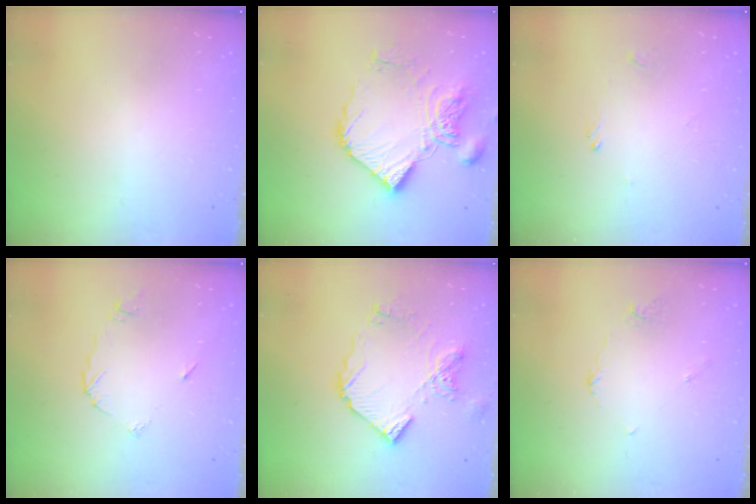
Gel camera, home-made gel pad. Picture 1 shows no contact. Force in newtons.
{"total": 15.8, "press": 15.7, "slide": 1.4}
{"total": 0.0}
{"total": 5.9, "press": 5.9, "slide": 0.3}
{"total": 12.5, "press": 12.4, "slide": 1.6}
{"total": 2.9, "press": 2.9, "slide": 0.3}